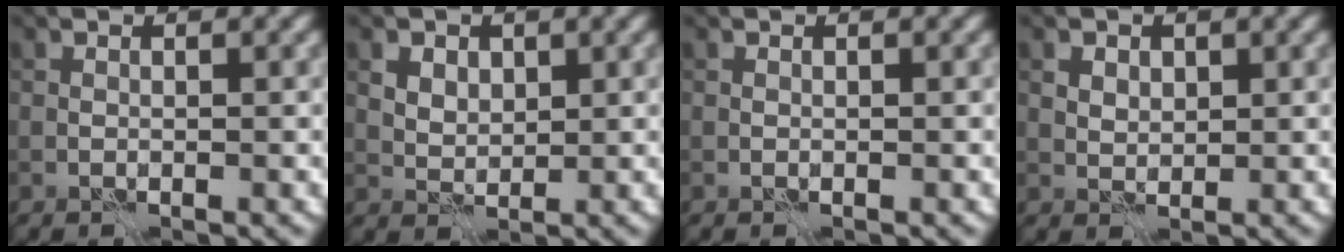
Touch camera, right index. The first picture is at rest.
{"total": 3.7, "force": [1.9, 2.4, 2.0], "torque": [-0.049, 0.008, 0.034]}
{"total": 0.0}
{"total": 2.5, "force": [1.4, 1.7, 1.2], "torque": [-0.027, 0.005, 0.024]}